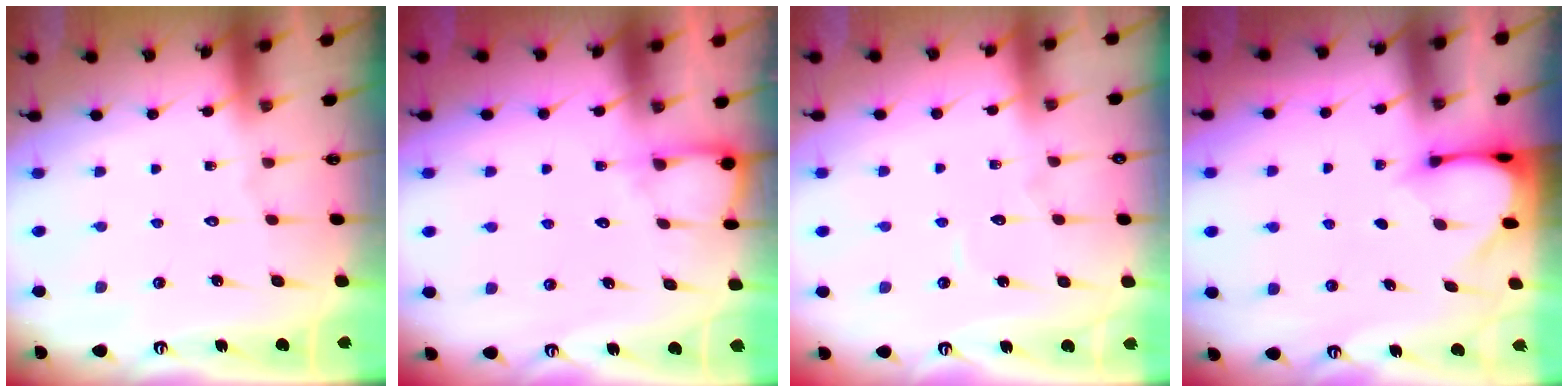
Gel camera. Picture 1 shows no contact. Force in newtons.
{"total": 5.3, "press": 5.3, "slide": 0.5}
{"total": 3.0, "press": 3.0, "slide": 0.3}
{"total": 3.5, "press": 3.4, "slide": 0.2}